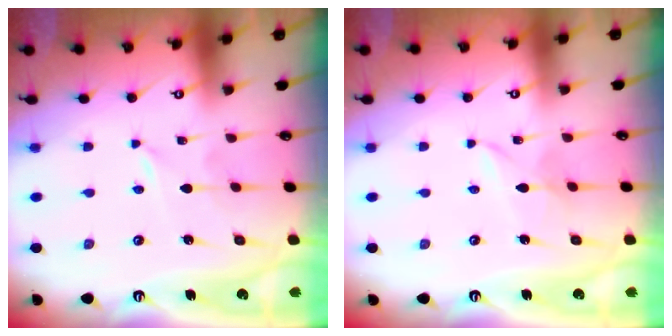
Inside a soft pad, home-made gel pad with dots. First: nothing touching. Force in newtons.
{"total": 2.6, "press": 2.6, "slide": 0.3}